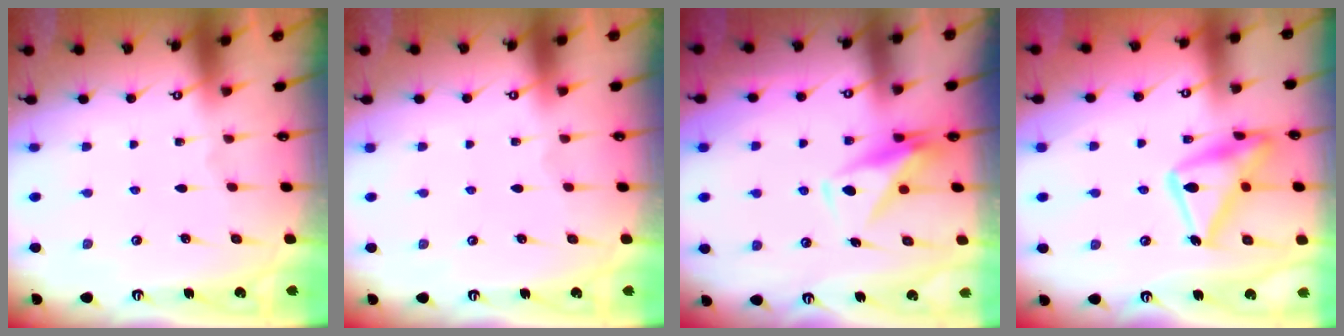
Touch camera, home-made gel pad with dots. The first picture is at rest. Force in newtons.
{"total": 3.8, "press": 3.8, "slide": 0.1}
{"total": 8.8, "press": 8.8, "slide": 0.8}
{"total": 18.6, "press": 18.6, "slide": 1.3}